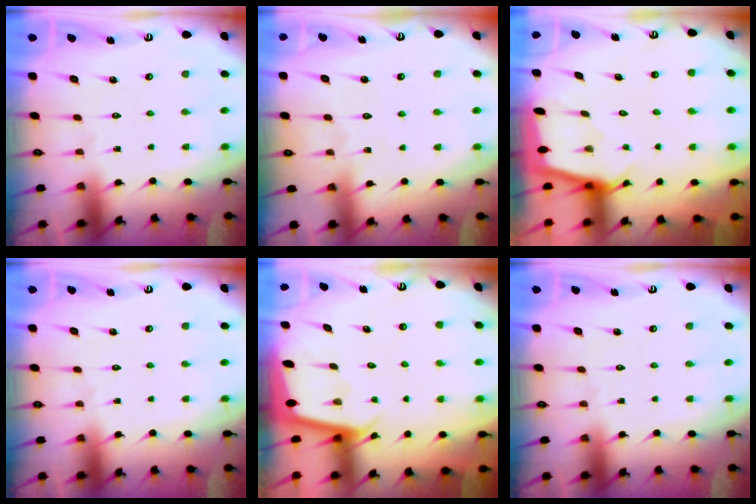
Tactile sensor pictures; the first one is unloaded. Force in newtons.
{"total": 4.6, "press": 4.6, "slide": 0.6}
{"total": 2.3, "press": 2.3, "slide": 0.3}
{"total": 0.0}
{"total": 2.0, "press": 2.0, "slide": 0.1}
{"total": 0.0}